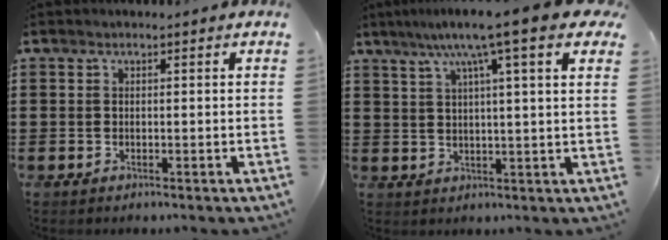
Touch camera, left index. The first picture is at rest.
{"total": 10.7, "force": [6.3, 1.0, 8.5], "torque": [-0.164, -0.009, 0.100]}